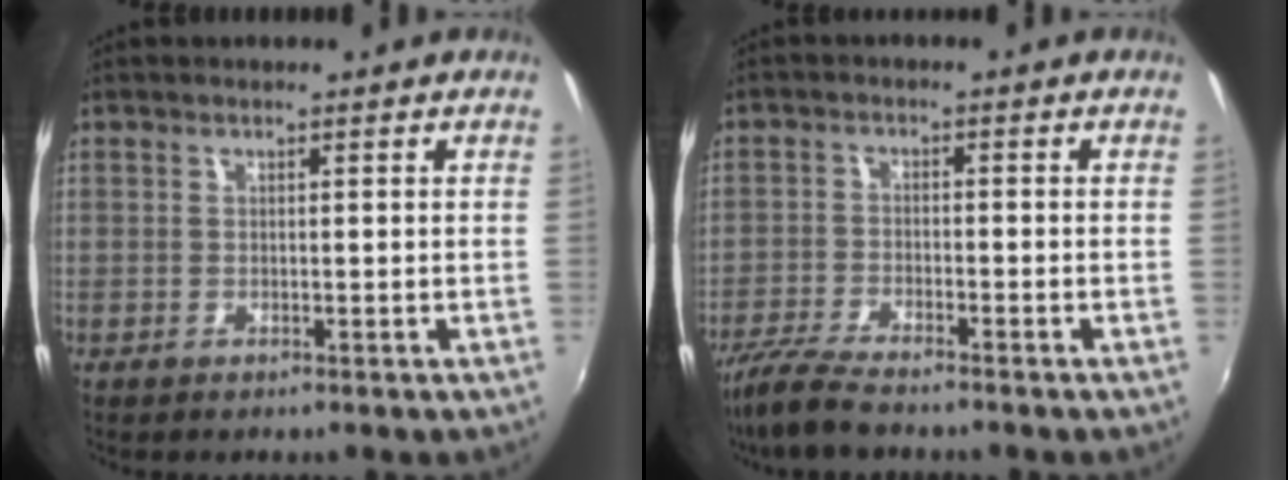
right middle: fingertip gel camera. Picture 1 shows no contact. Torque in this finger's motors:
{"motor_torque": [0.57, -0.58, 0.12, 0.06]}